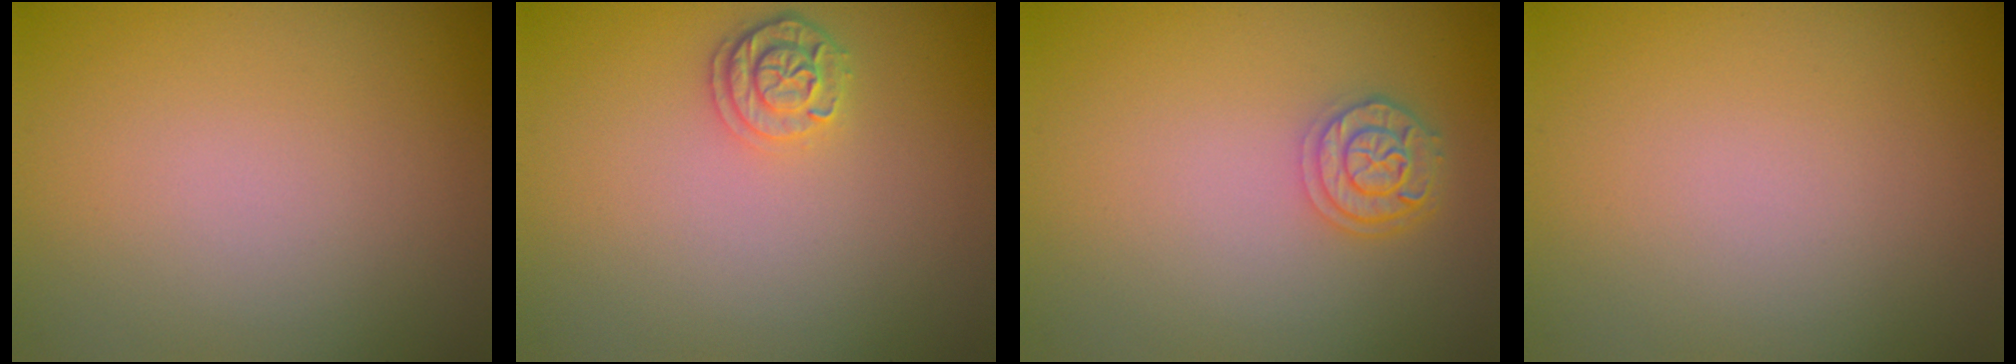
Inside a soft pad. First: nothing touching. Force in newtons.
{"total": 2.0, "press": 1.9, "slide": 0.5}
{"total": 2.6, "press": 2.4, "slide": 1.0}
{"total": 0.0}